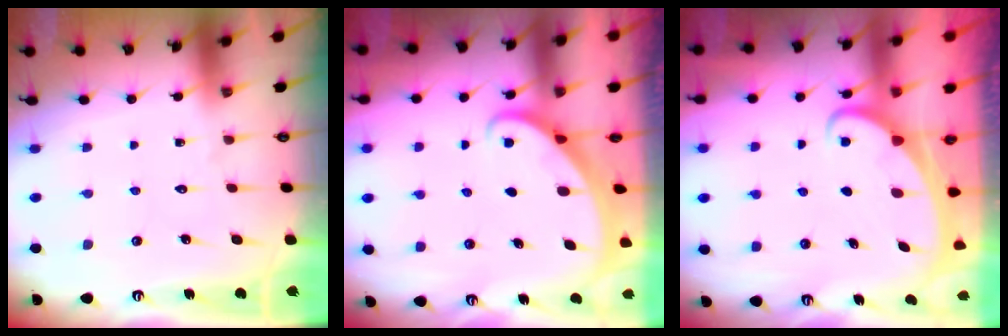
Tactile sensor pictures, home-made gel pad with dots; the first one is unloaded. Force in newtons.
{"total": 1.6, "press": 1.6, "slide": 0.0}
{"total": 1.9, "press": 1.9, "slide": 0.3}